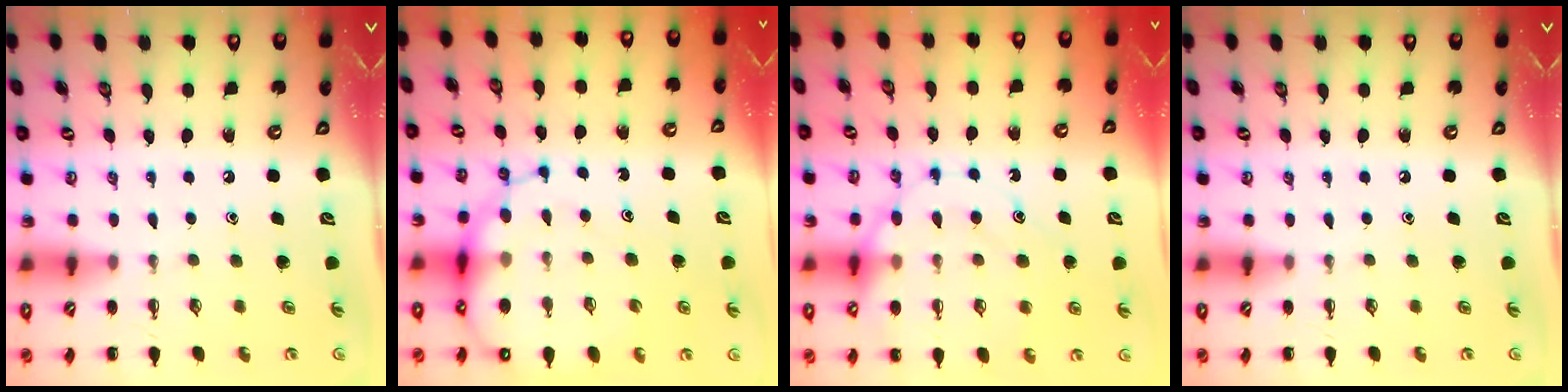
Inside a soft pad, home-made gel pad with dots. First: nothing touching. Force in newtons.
{"total": 16.1, "press": 15.7, "slide": 3.6}
{"total": 16.8, "press": 16.7, "slide": 1.6}
{"total": 0.0}